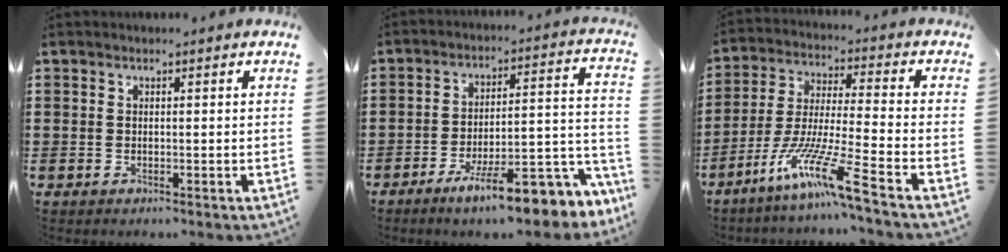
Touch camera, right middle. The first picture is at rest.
{"total": 12.2, "force": [-8.7, 2.4, 8.3], "torque": [-0.106, 0.023, -0.149]}
{"total": 10.7, "force": [-7.7, -0.1, 7.4], "torque": [-0.159, -0.012, -0.155]}